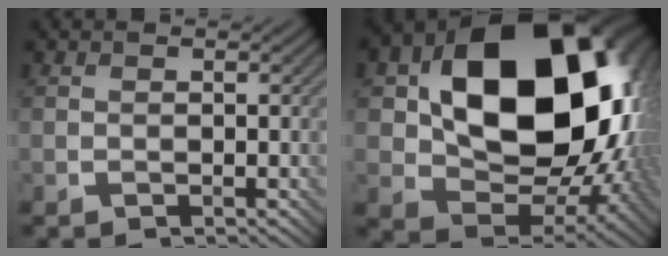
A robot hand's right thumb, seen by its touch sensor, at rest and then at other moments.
{"total": 20.5, "force": [4.0, 14.6, 13.8], "torque": [-0.247, -0.029, 0.106]}